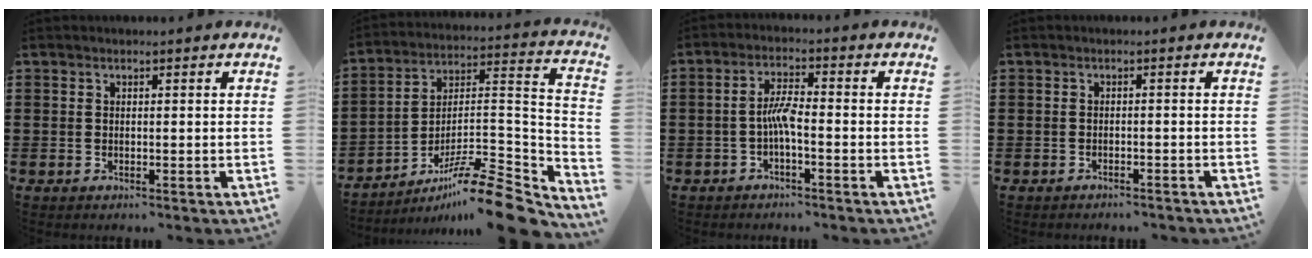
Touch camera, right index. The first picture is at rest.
{"total": 13.3, "force": [-10.5, 1.9, 7.9], "torque": [-0.119, 0.028, -0.197]}
{"total": 4.1, "force": [-1.2, 0.7, 3.8], "torque": [-0.079, 0.004, -0.028]}
{"total": 1.2, "force": [-1.1, 0.2, 0.0], "torque": [-0.005, 0.001, -0.025]}